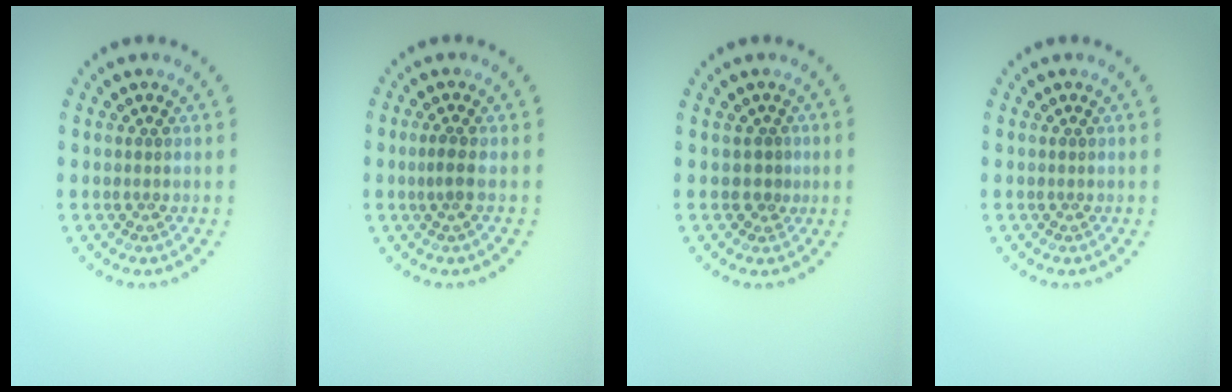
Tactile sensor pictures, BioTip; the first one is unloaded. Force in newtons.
{"total": 1.3, "press": 1.0, "slide": 0.8}
{"total": 1.1, "press": 0.8, "slide": 0.7}
{"total": 0.0}